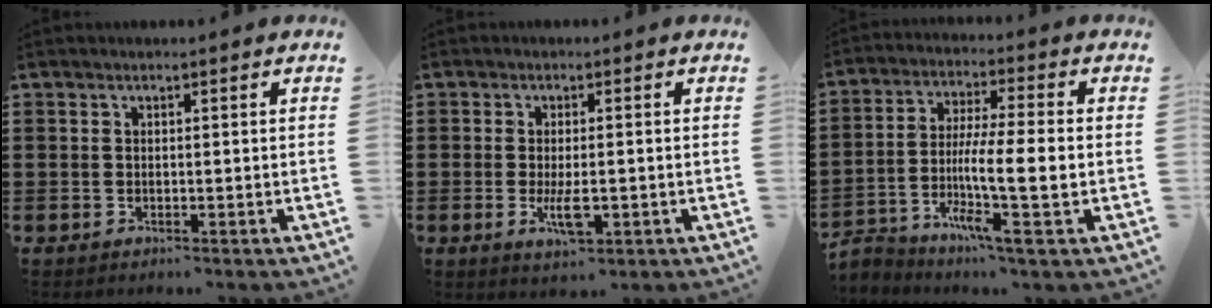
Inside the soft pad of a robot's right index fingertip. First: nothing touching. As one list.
[{"total": 4.4, "force": [-0.9, 1.5, 4.0], "torque": [-0.091, -0.005, -0.022]}, {"total": 8.2, "force": [-2.0, 1.3, 7.8], "torque": [-0.156, -0.009, -0.044]}]